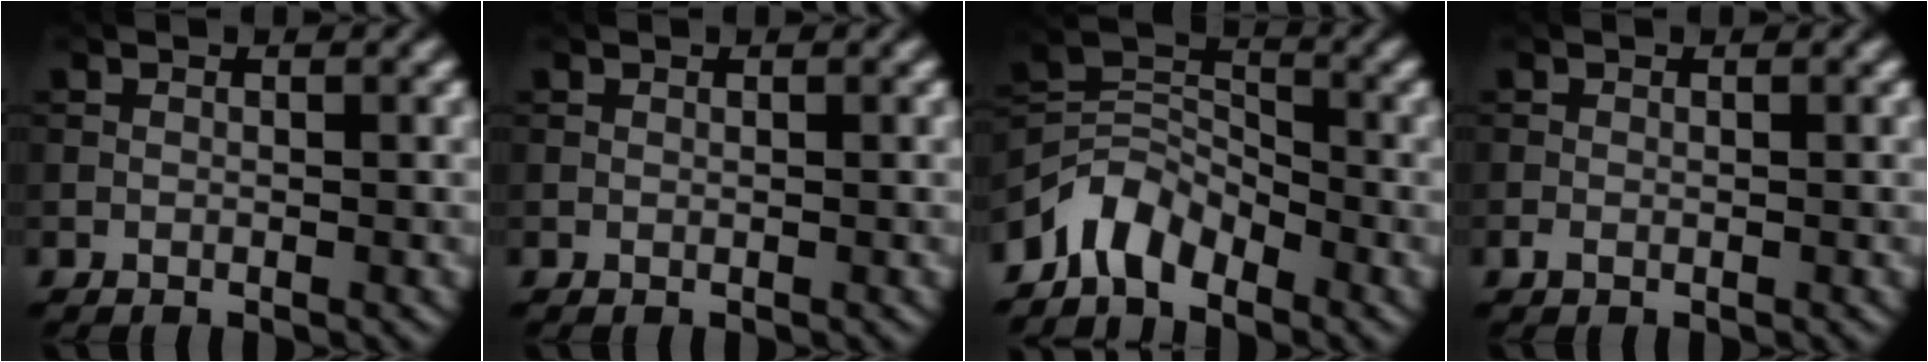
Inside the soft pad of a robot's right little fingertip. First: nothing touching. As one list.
[{"total": 0.0}, {"total": 3.8, "force": [-3.1, 1.8, 1.3], "torque": [-0.017, 0.004, -0.072]}, {"total": 0.6, "force": [-0.4, 0.3, 0.3], "torque": [-0.008, -0.001, -0.009]}]